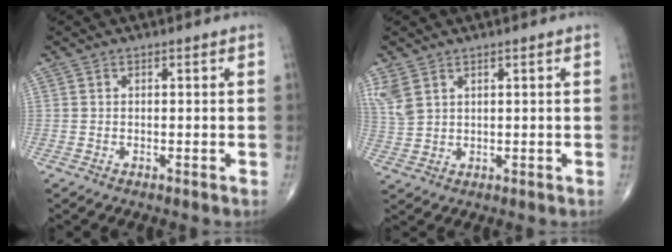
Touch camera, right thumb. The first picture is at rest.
{"total": 4.6, "force": [2.8, 2.5, 2.6], "torque": [-0.062, -0.003, 0.070]}